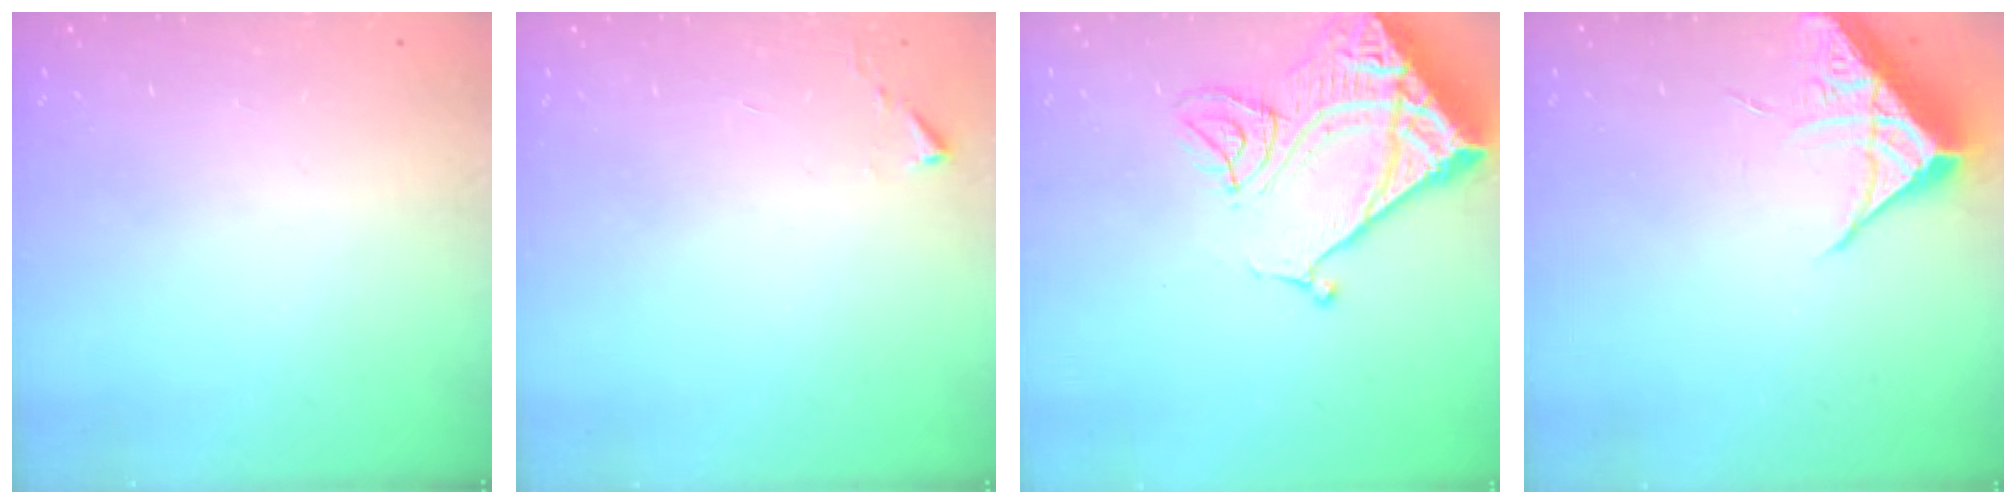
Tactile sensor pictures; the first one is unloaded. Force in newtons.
{"total": 2.7, "press": 2.7, "slide": 0.5}
{"total": 18.4, "press": 18.3, "slide": 2.4}
{"total": 6.4, "press": 6.4, "slide": 0.4}